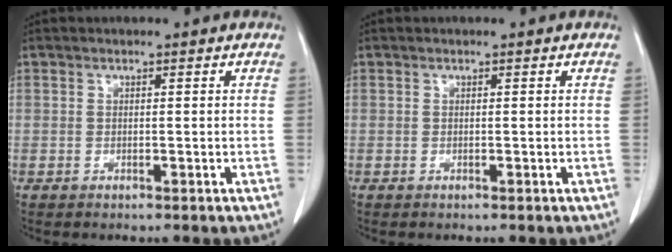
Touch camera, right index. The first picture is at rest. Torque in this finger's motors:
{"motor_torque": [0.00, 0.00, 0.00, 0.00]}